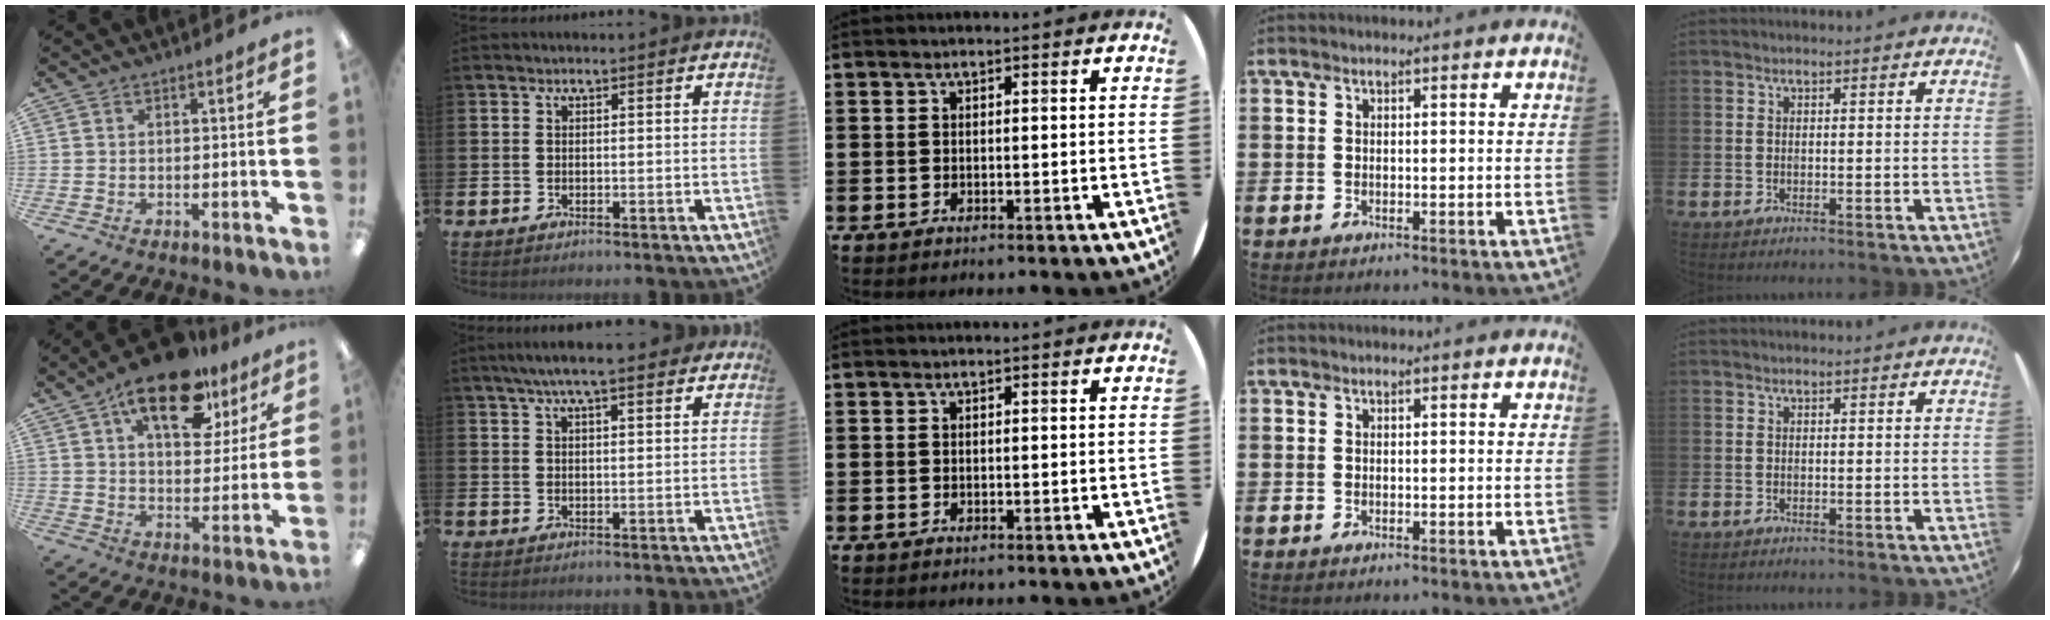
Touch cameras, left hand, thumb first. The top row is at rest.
{"thumb": {"total": 17.6, "force": [10.7, 8.4, 11.1], "torque": [-0.167, -0.044, 0.179]}, "index": {"total": 5.8, "force": [4.9, 0.9, 2.9], "torque": [-0.060, -0.010, 0.086]}}